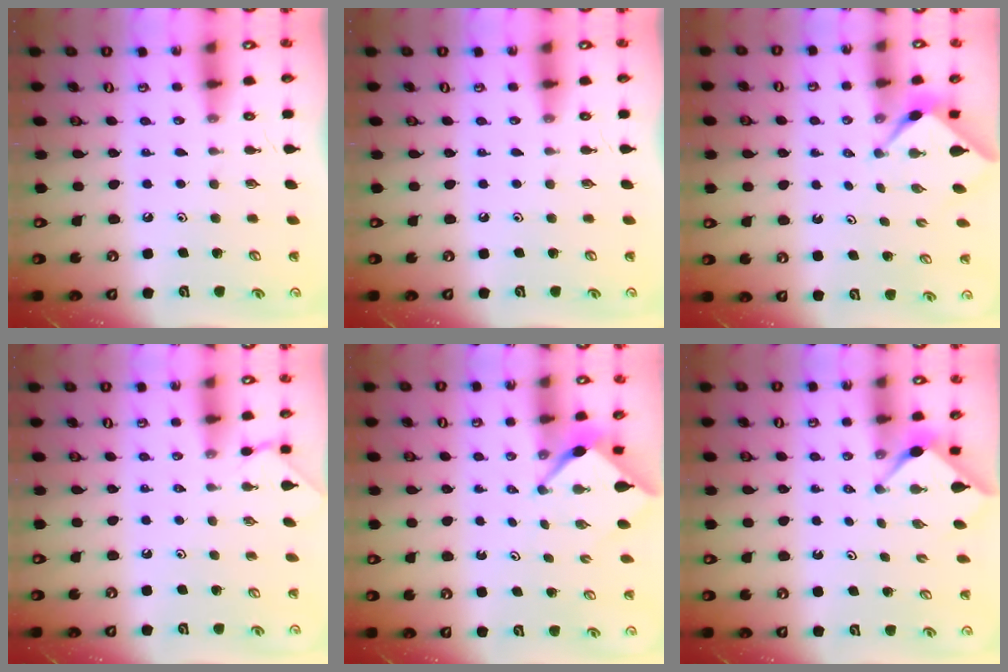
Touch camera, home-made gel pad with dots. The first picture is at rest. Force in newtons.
{"total": 0.0}
{"total": 2.3, "press": 2.3, "slide": 0.3}
{"total": 1.4, "press": 1.4, "slide": 0.2}
{"total": 2.4, "press": 2.4, "slide": 0.3}
{"total": 2.9, "press": 2.8, "slide": 0.3}